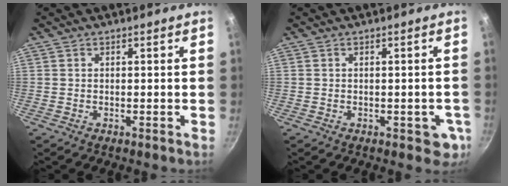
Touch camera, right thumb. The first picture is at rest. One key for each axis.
{"total": 4.4, "fx": -1.3, "fy": 2.5, "fz": 3.4, "tx": -0.021, "ty": 0.005, "tz": -0.013}